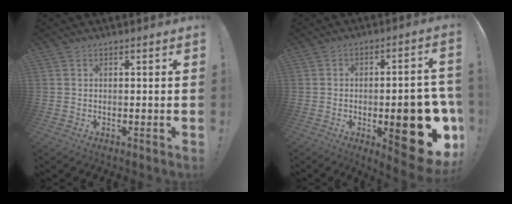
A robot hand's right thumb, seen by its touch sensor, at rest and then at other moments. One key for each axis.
{"total": 20.5, "fx": -5.7, "fy": 7.6, "fz": 18.1, "tx": -0.208, "ty": 0.023, "tz": -0.064}